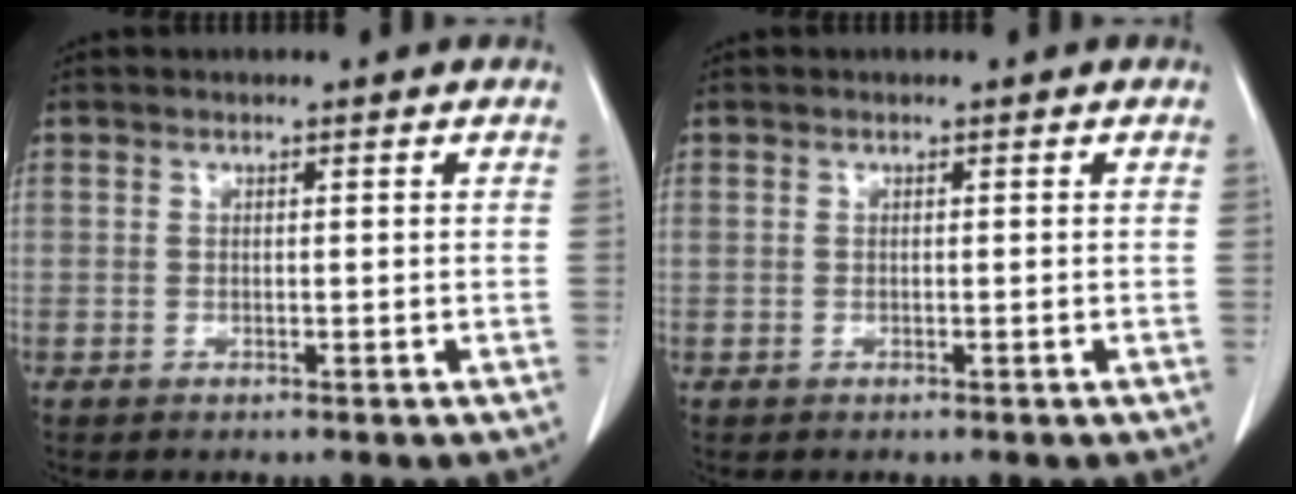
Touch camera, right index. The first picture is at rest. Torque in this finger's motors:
{"motor_torque": [0.67, 0.09, 0.27, 0.08]}